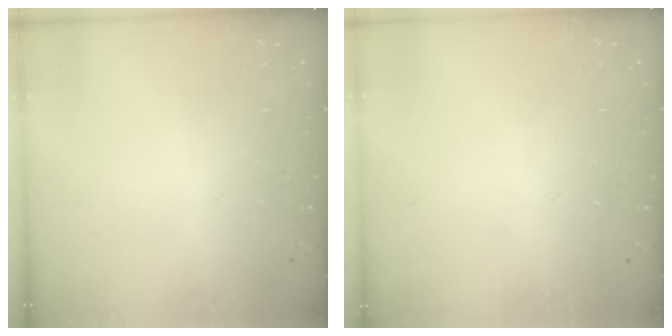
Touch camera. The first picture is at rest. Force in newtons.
{"total": 0.0}